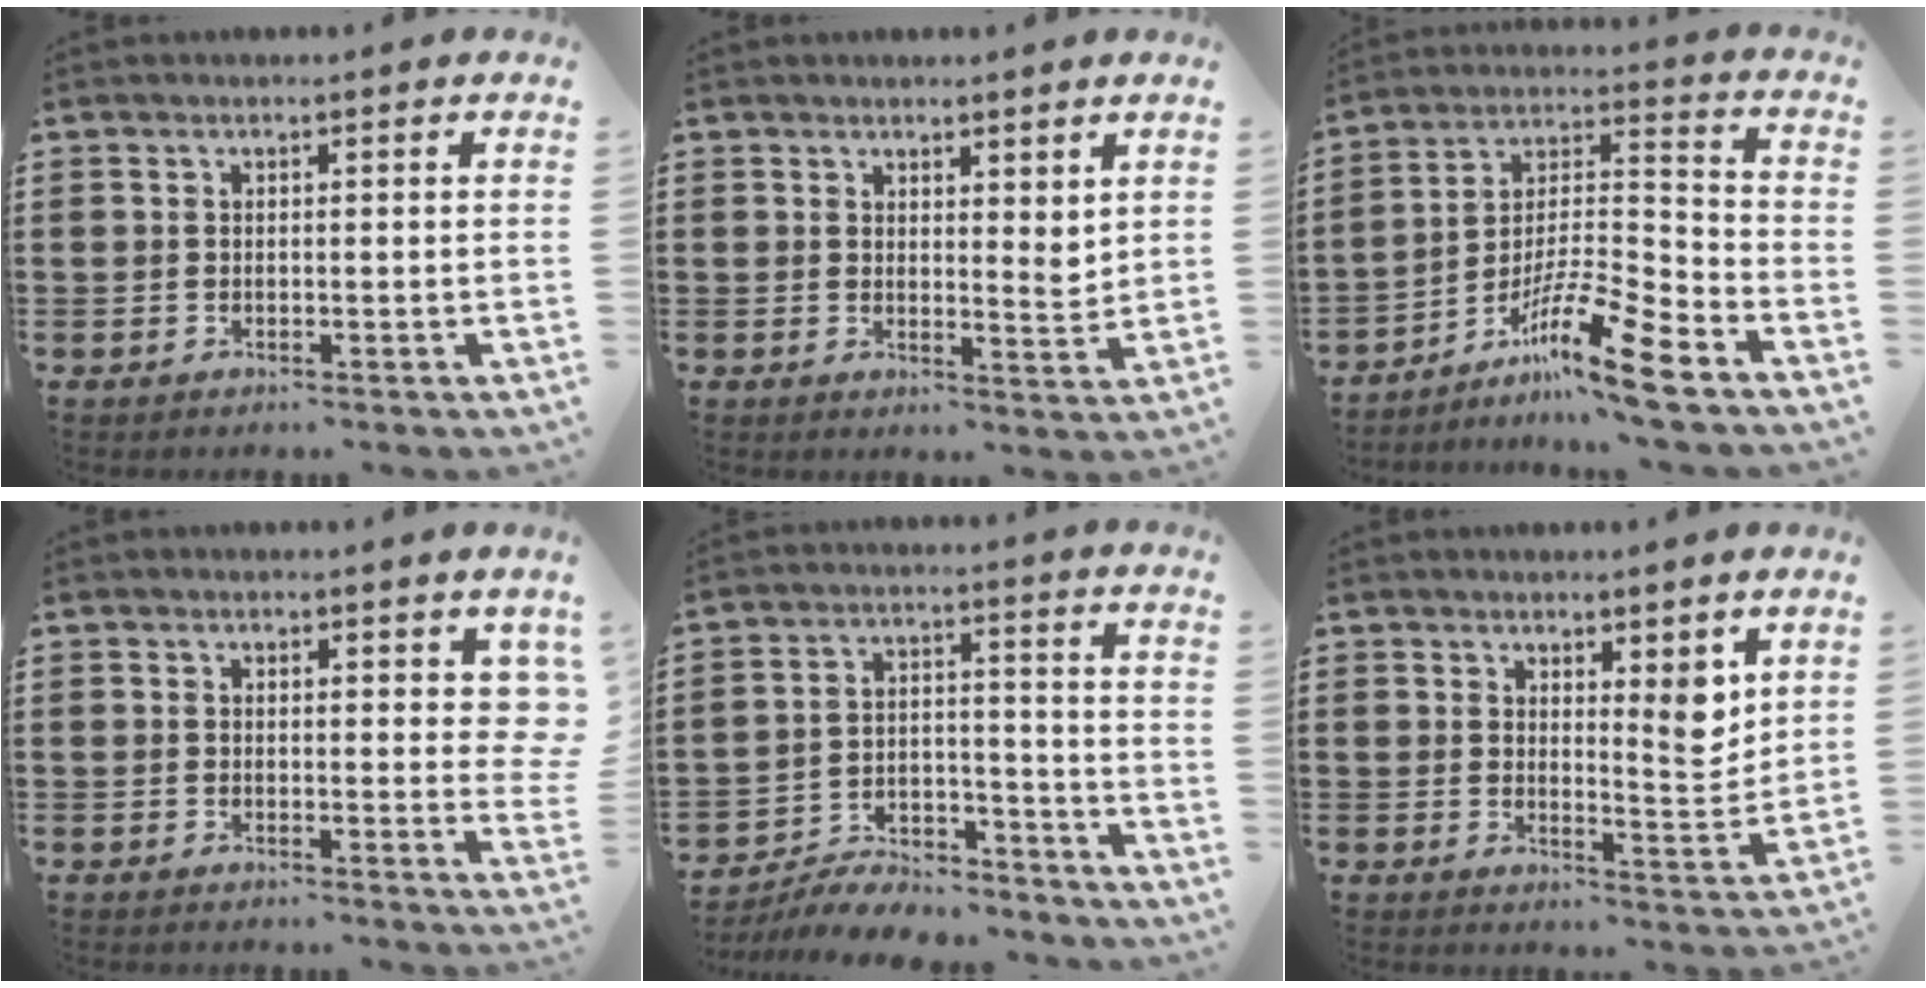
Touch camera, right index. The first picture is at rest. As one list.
[{"total": 3.0, "force": [2.6, 1.0, 0.9], "torque": [-0.016, -0.004, 0.048]}, {"total": 12.9, "force": [-9.0, 1.3, 9.1], "torque": [-0.164, 0.018, -0.171]}, {"total": 5.4, "force": [3.8, 1.8, 3.5], "torque": [-0.048, -0.015, 0.065]}, {"total": 6.5, "force": [-6.3, 1.1, 1.1], "torque": [-0.020, 0.018, -0.124]}, {"total": 5.8, "force": [3.9, 2.1, 3.8], "torque": [-0.059, -0.015, 0.065]}]